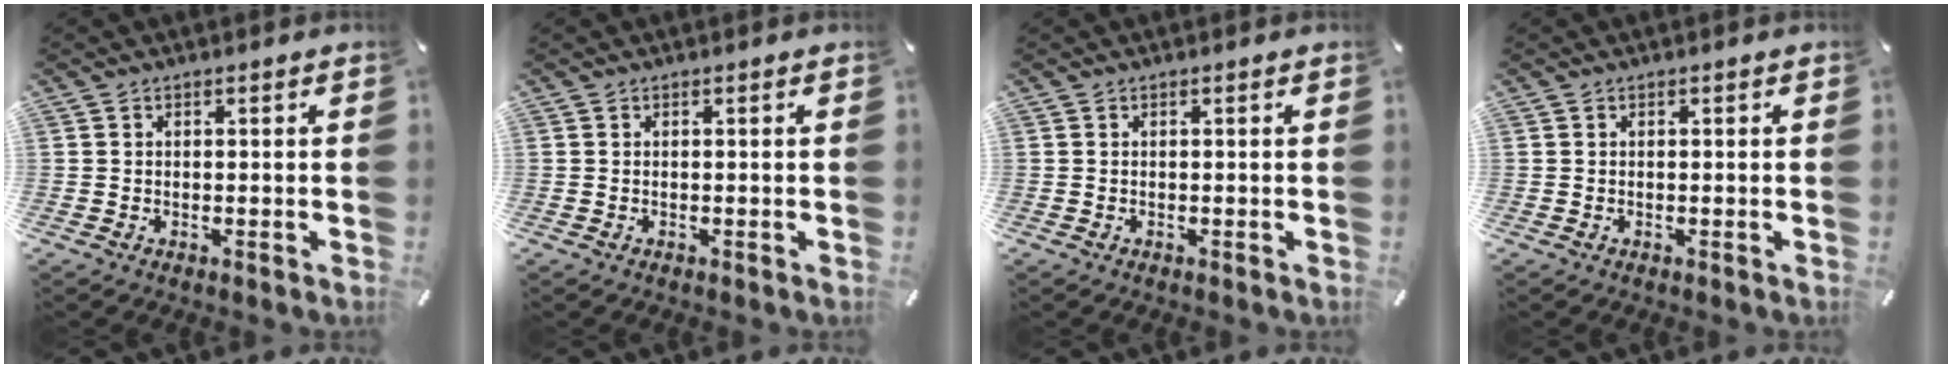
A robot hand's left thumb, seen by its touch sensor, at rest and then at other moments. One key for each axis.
{"total": 0.0}
{"total": 0.0}
{"total": 0.0}